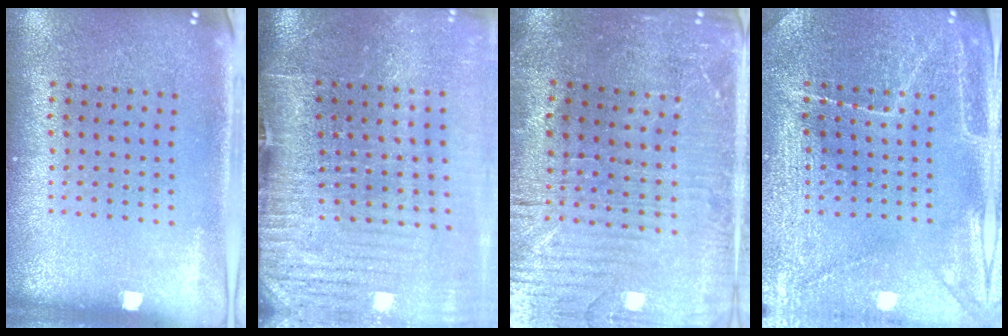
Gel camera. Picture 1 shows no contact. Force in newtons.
{"total": 4.3, "press": 3.7, "slide": 2.2}
{"total": 1.8, "press": 1.8, "slide": 0.5}
{"total": 3.6, "press": 3.5, "slide": 0.7}